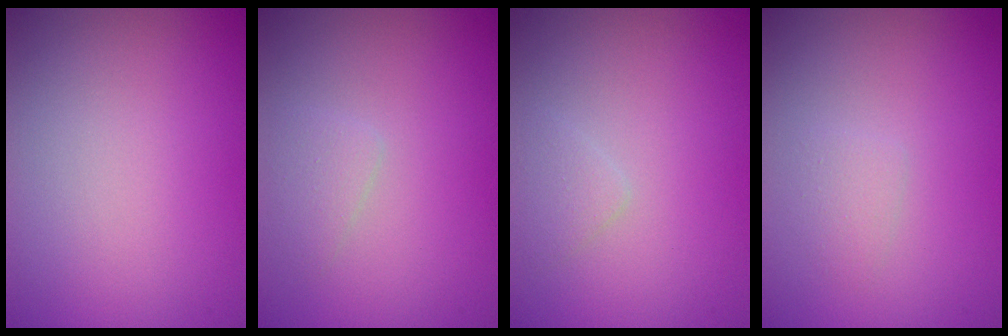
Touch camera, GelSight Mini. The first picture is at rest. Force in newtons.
{"total": 1.2, "press": 1.2, "slide": 0.0}
{"total": 1.1, "press": 1.1, "slide": 0.0}
{"total": 1.0, "press": 1.0, "slide": 0.2}